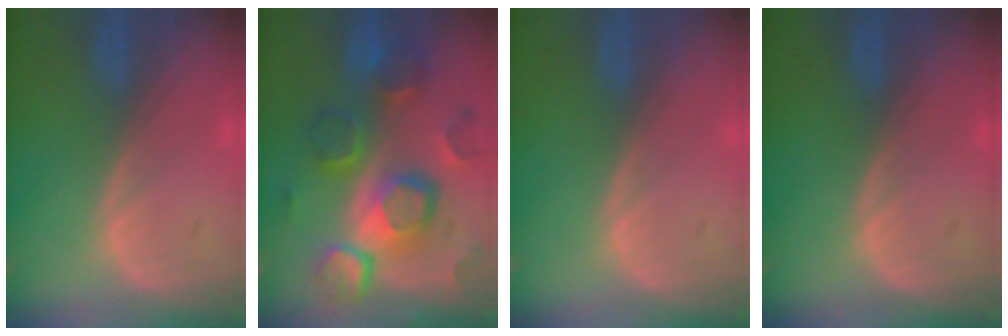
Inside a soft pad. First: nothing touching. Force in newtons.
{"total": 12.4, "press": 10.7, "slide": 6.2}
{"total": 0.0}
{"total": 0.0}